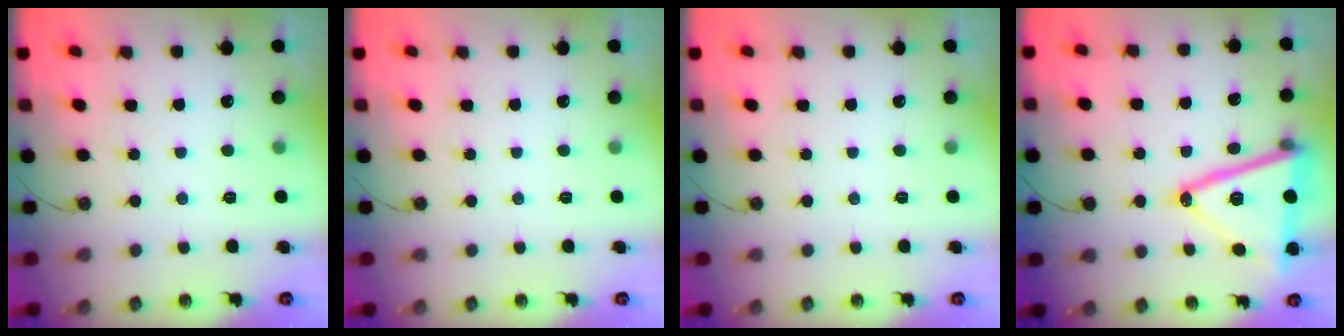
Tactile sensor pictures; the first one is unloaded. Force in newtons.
{"total": 0.0}
{"total": 0.0}
{"total": 21.2, "press": 20.9, "slide": 3.5}